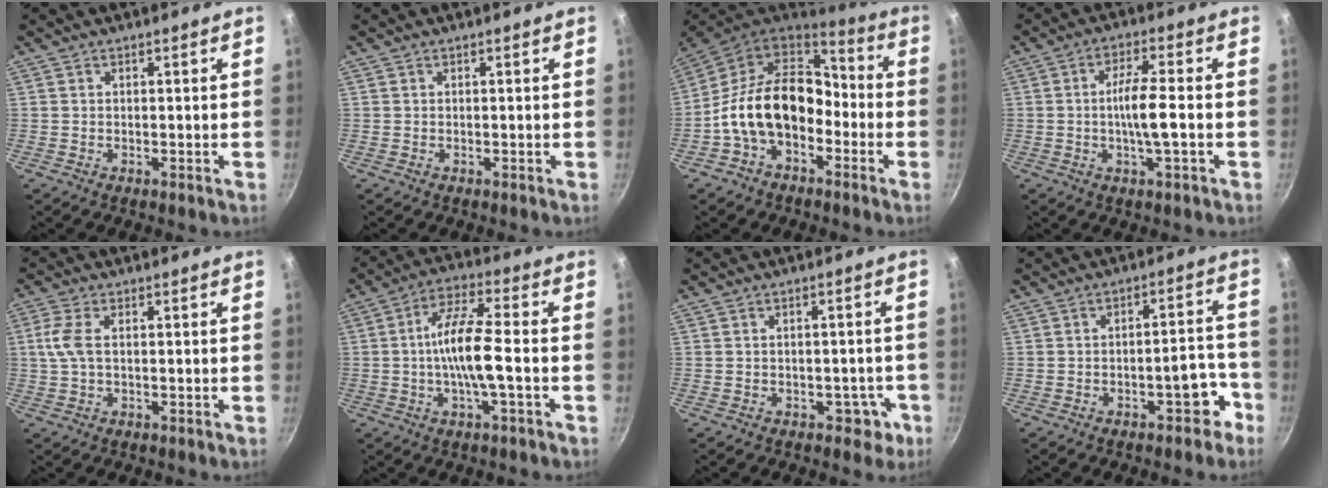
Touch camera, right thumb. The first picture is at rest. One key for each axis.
{"total": 0.0}
{"total": 17.4, "fx": -3.8, "fy": 12.0, "fz": 12.0, "tx": -0.176, "ty": 0.057, "tz": -0.080}
{"total": 7.0, "fx": -1.2, "fy": 1.1, "fz": 6.8, "tx": -0.125, "ty": 0.013, "tz": -0.024}
{"total": 4.6, "fx": 0.4, "fy": 2.1, "fz": 4.1, "tx": -0.098, "ty": 0.008, "tz": 0.005}
{"total": 10.4, "fx": -1.6, "fy": 2.3, "fz": 10.0, "tx": -0.189, "ty": 0.026, "tz": -0.041}
{"total": 3.9, "fx": -1.9, "fy": 2.8, "fz": 1.9, "tx": -0.002, "ty": 0.029, "tz": -0.005}
{"total": 6.8, "fx": -3.9, "fy": 3.0, "fz": 4.7, "tx": -0.025, "ty": 0.053, "tz": -0.037}